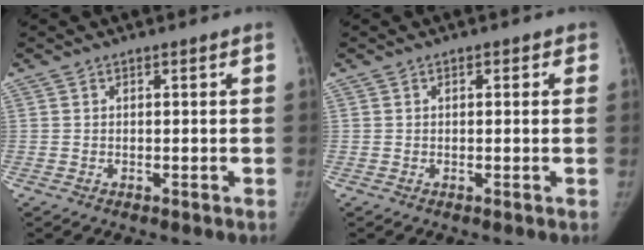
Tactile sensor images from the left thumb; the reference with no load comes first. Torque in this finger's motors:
{"motor_torque": [-0.25, -0.01, -0.51, 0.15, -0.07]}